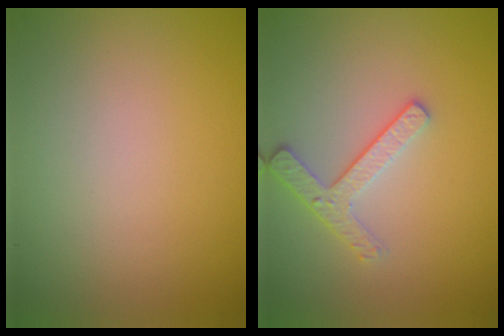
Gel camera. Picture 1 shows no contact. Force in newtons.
{"total": 2.4, "press": 2.3, "slide": 0.9}